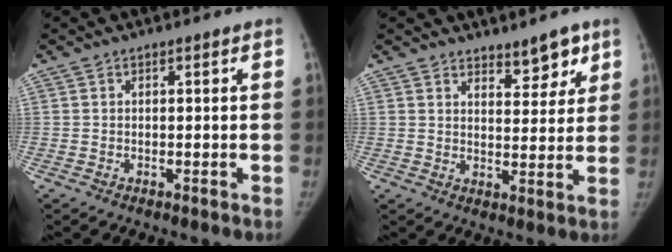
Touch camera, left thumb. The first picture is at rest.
{"total": 5.4, "force": [4.1, 2.4, 2.7], "torque": [-0.005, -0.029, 0.059]}